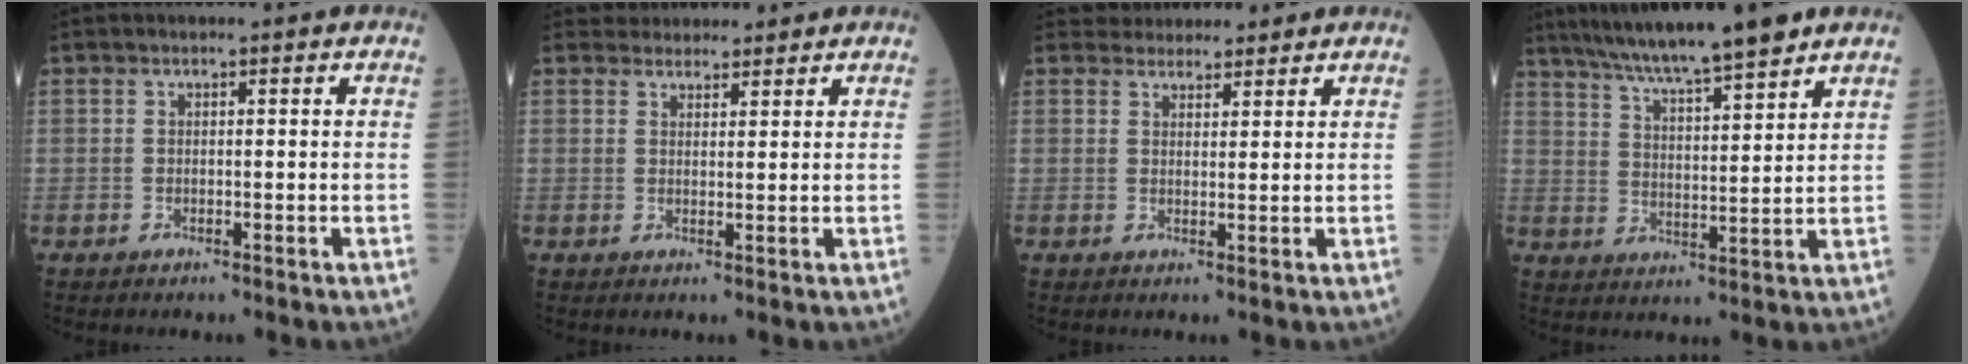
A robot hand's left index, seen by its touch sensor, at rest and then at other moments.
{"total": 4.4, "force": [4.1, 1.5, 0.3], "torque": [0.001, 0.019, 0.058]}
{"total": 4.9, "force": [4.5, 1.7, 0.5], "torque": [-0.004, 0.019, 0.065]}
{"total": 14.2, "force": [11.8, 0.3, 7.9], "torque": [-0.134, 0.015, 0.191]}